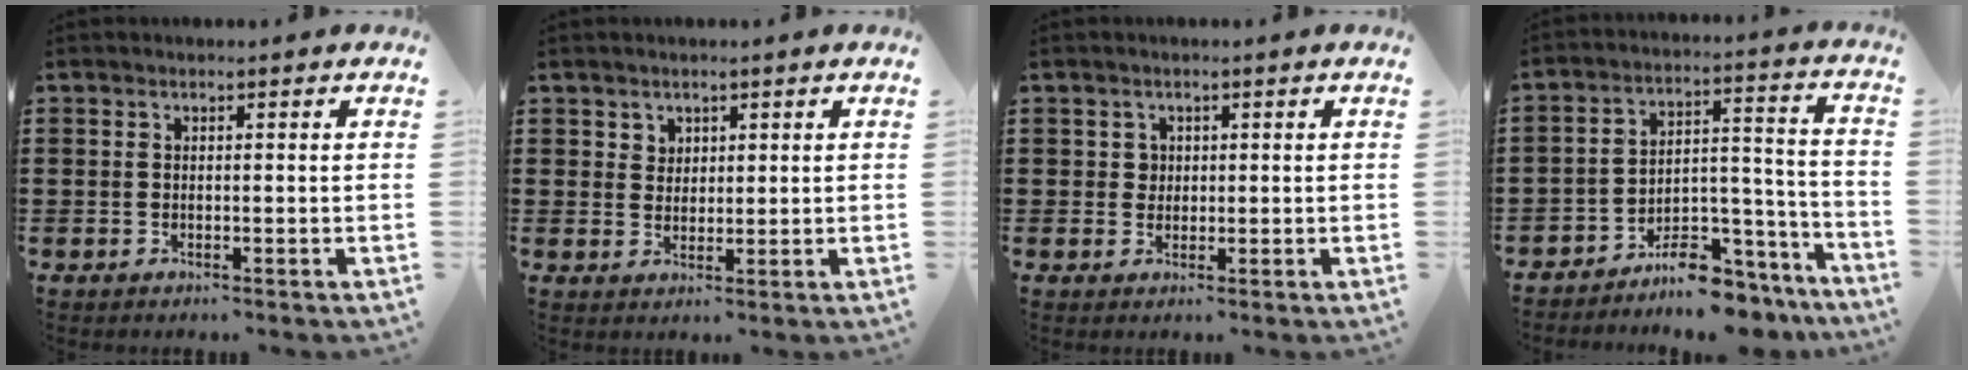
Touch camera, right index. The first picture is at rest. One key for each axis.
{"total": 2.1, "fx": 1.4, "fy": 1.6, "fz": 0.1, "tx": -0.002, "ty": 0.005, "tz": 0.024}
{"total": 1.4, "fx": 0.4, "fy": 1.3, "fz": 0.4, "tx": -0.013, "ty": 0.007, "tz": 0.007}
{"total": 8.5, "fx": -7.8, "fy": 2.0, "fz": 2.6, "tx": -0.029, "ty": 0.032, "tz": -0.147}